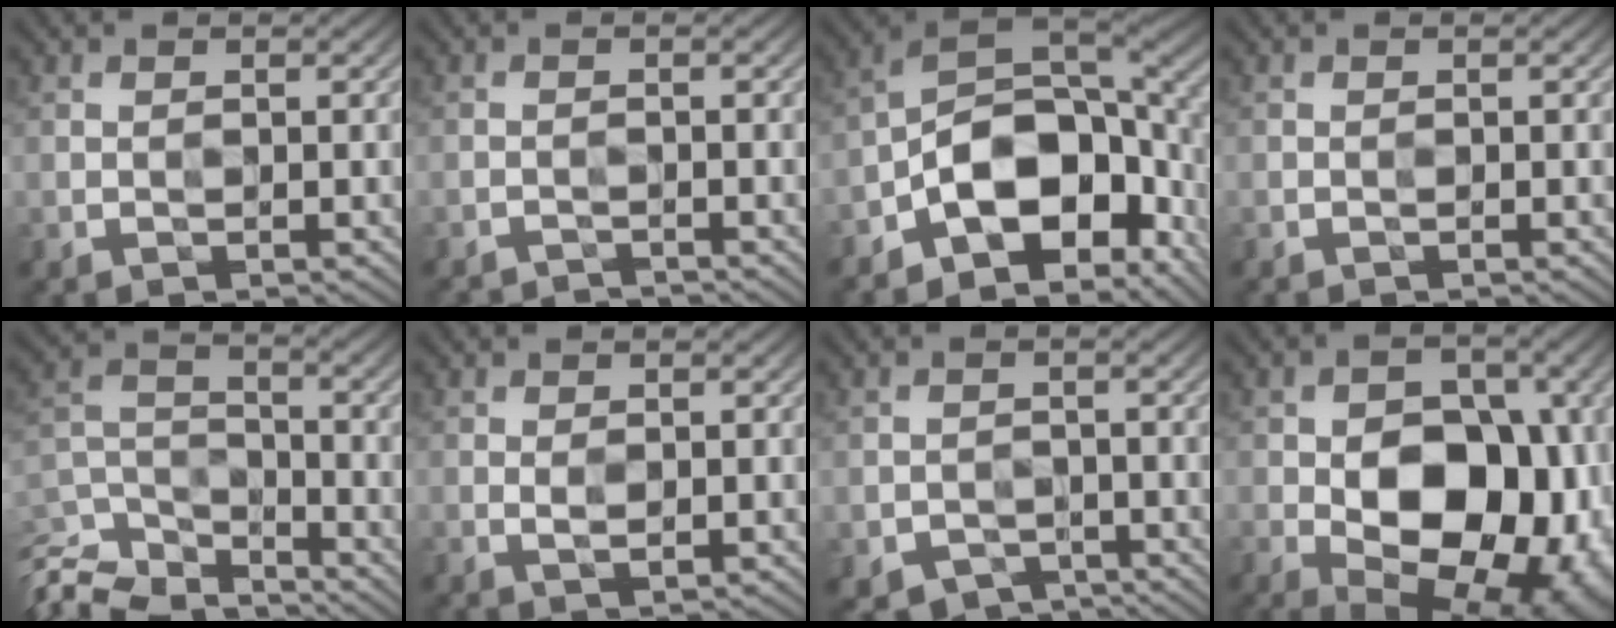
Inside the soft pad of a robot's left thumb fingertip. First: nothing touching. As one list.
[{"total": 3.2, "force": [-3.2, -0.5, 0.2], "torque": [-0.015, 0.001, -0.058]}, {"total": 14.4, "force": [-5.0, 8.0, 10.8], "torque": [-0.184, -0.007, -0.088]}, {"total": 0.6, "force": [-0.4, -0.4, -0.3], "torque": [0.004, 0.003, -0.005]}, {"total": 10.2, "force": [-8.8, 3.8, 3.4], "torque": [-0.098, -0.006, -0.151]}, {"total": 1.4, "force": [0.1, 0.5, 1.3], "torque": [-0.022, 0.001, 0.006]}, {"total": 3.0, "force": [-2.4, 1.7, 0.7], "torque": [-0.013, -0.008, -0.036]}, {"total": 15.6, "force": [-2.9, 10.0, 11.6], "torque": [-0.120, -0.004, -0.039]}]